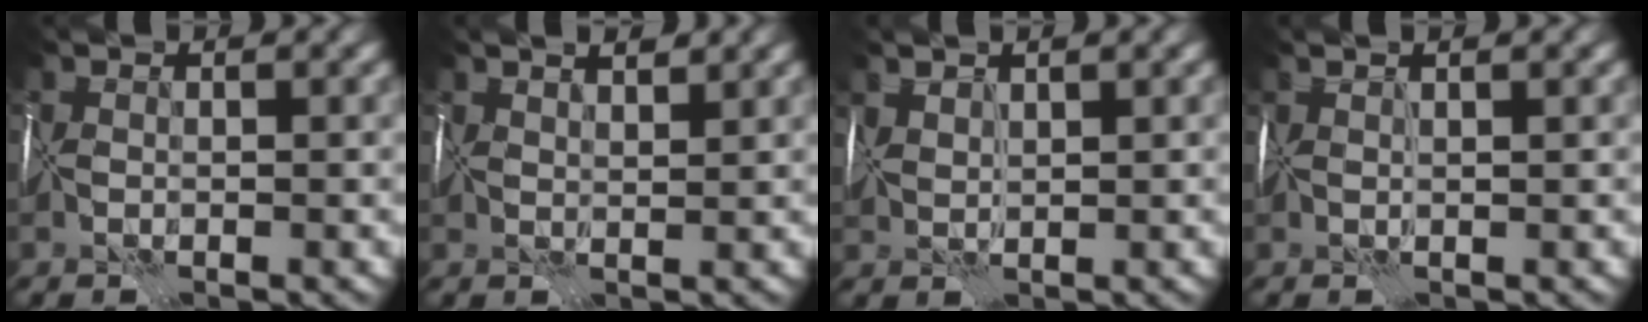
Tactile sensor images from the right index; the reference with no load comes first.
{"total": 3.5, "force": [2.8, 1.0, 1.9], "torque": [-0.011, 0.024, 0.024]}
{"total": 2.0, "force": [1.8, 0.4, 0.7], "torque": [-0.017, 0.011, 0.037]}
{"total": 2.4, "force": [1.5, 0.5, 1.9], "torque": [-0.015, 0.020, 0.010]}